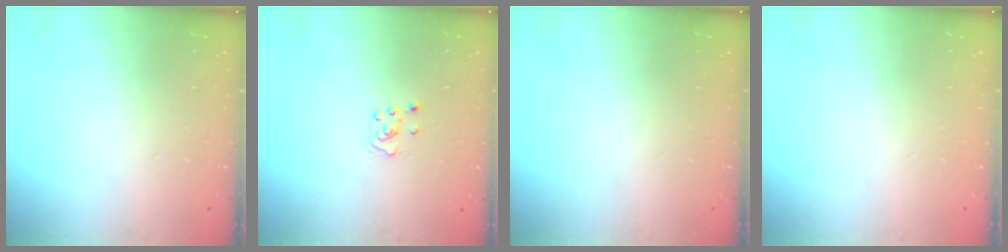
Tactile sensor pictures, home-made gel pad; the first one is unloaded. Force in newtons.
{"total": 2.8, "press": 2.8, "slide": 0.3}
{"total": 0.0}
{"total": 0.0}